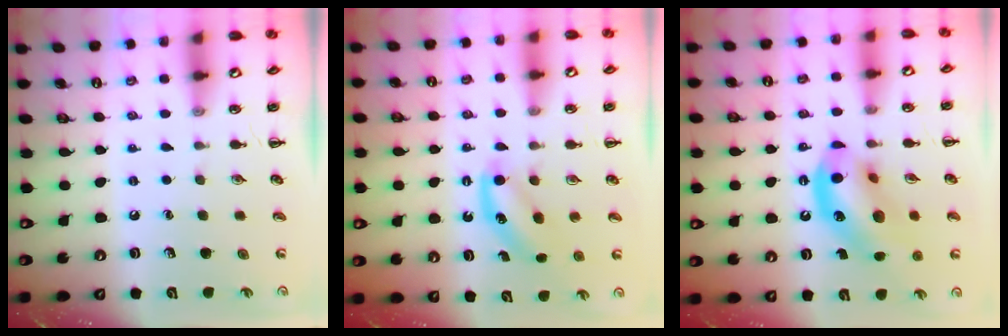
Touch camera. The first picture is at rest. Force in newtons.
{"total": 5.4, "press": 5.3, "slide": 1.2}
{"total": 14.7, "press": 14.1, "slide": 4.1}